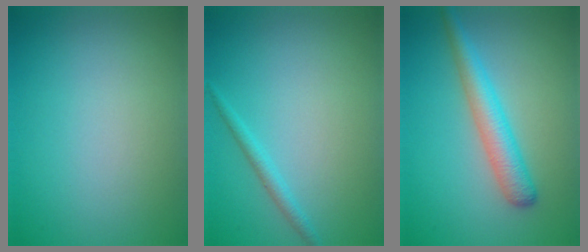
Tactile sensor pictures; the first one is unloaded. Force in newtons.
{"total": 1.3, "press": 1.3, "slide": 0.1}
{"total": 3.7, "press": 3.7, "slide": 0.1}